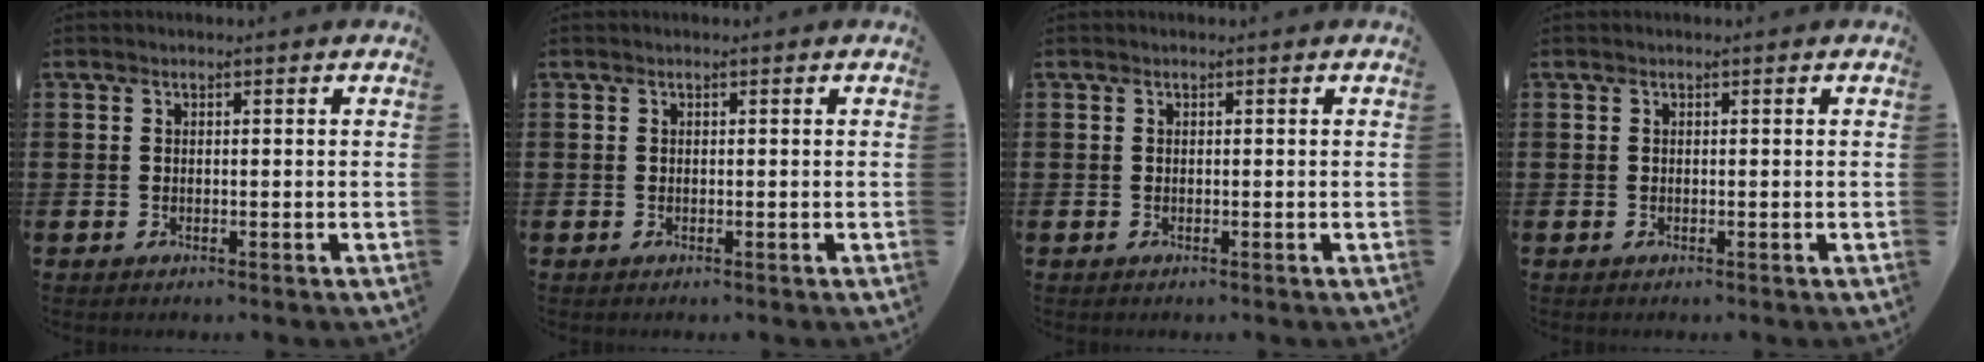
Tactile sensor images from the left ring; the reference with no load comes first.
{"total": 0.0}
{"total": 0.0}
{"total": 0.0}